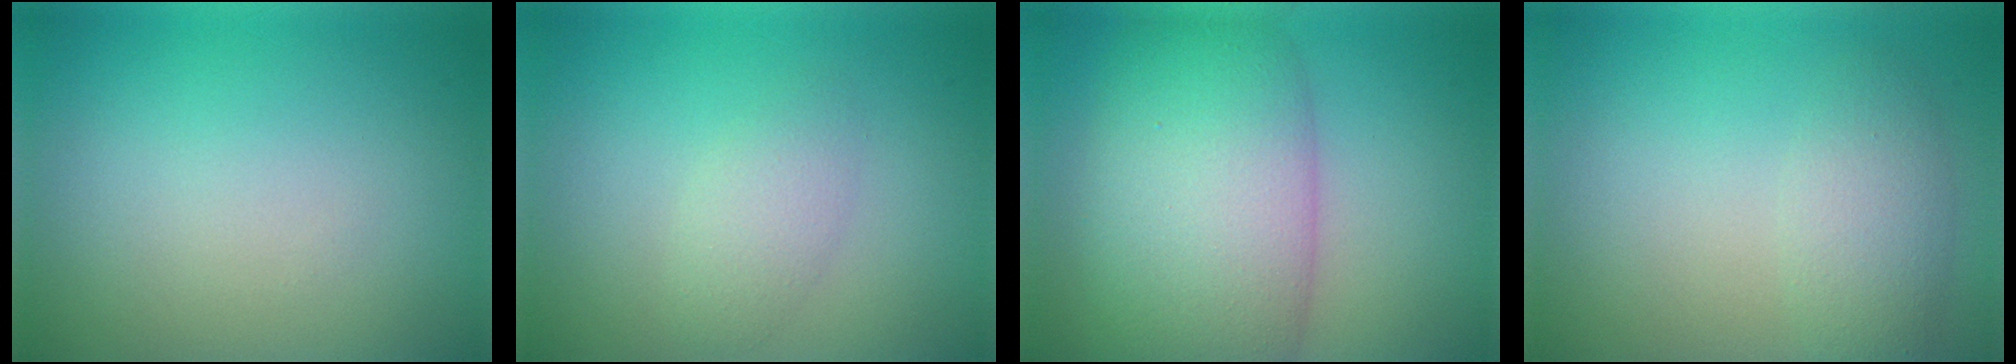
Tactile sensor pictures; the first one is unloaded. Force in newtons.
{"total": 2.0, "press": 2.0, "slide": 0.1}
{"total": 10.6, "press": 10.6, "slide": 0.3}
{"total": 2.7, "press": 2.7, "slide": 0.2}